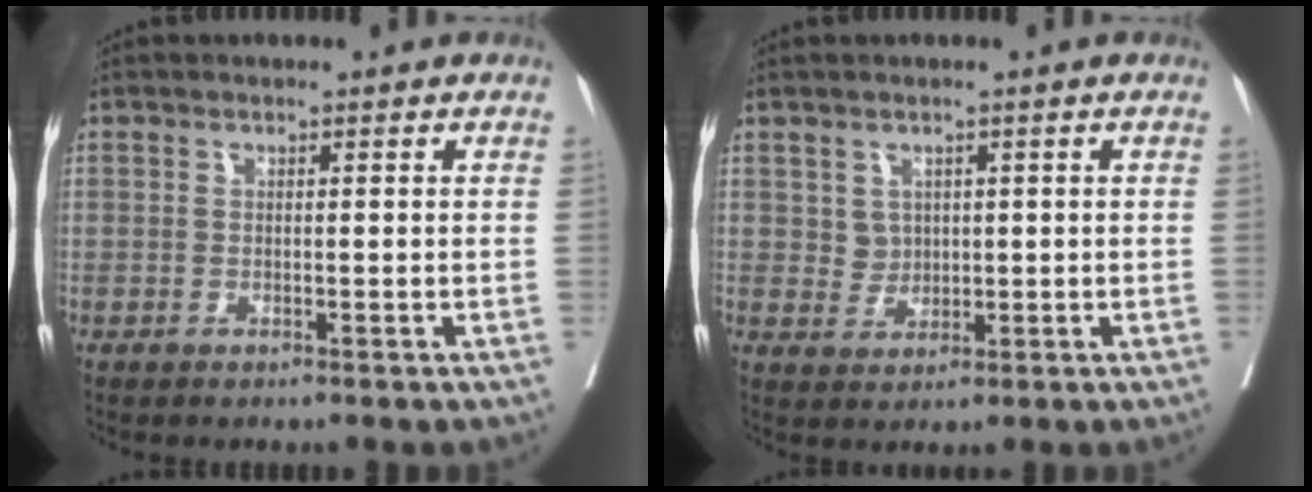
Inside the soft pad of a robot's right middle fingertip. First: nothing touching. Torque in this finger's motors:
{"motor_torque": [-0.19, 0.00, 0.03, -0.01]}